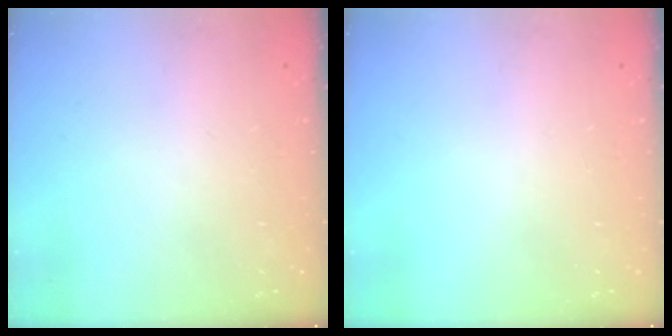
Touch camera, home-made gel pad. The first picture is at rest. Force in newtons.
{"total": 0.0}